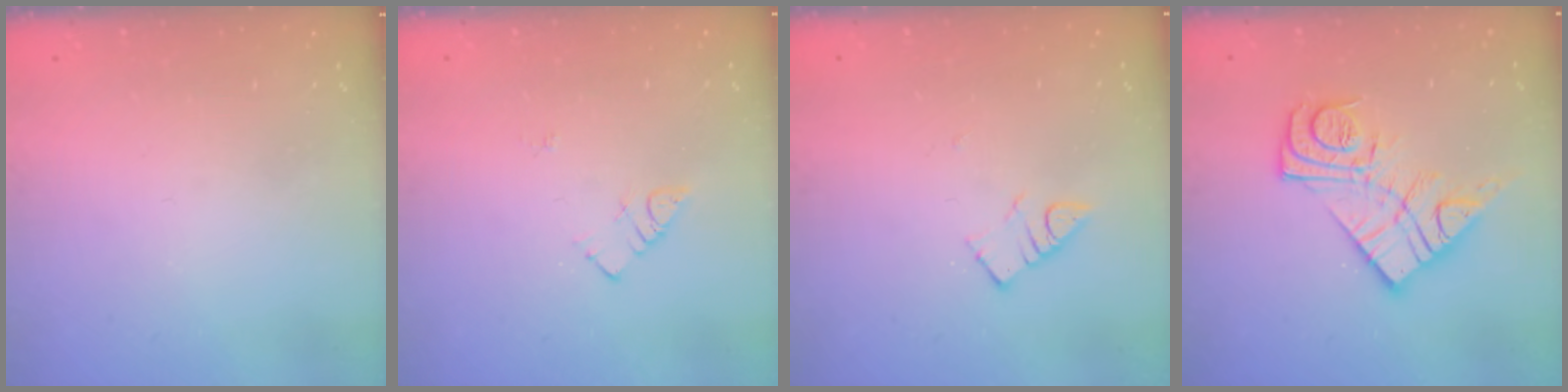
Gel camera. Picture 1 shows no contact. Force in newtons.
{"total": 4.1, "press": 4.0, "slide": 0.7}
{"total": 4.2, "press": 4.2, "slide": 0.6}
{"total": 16.3, "press": 16.2, "slide": 1.4}